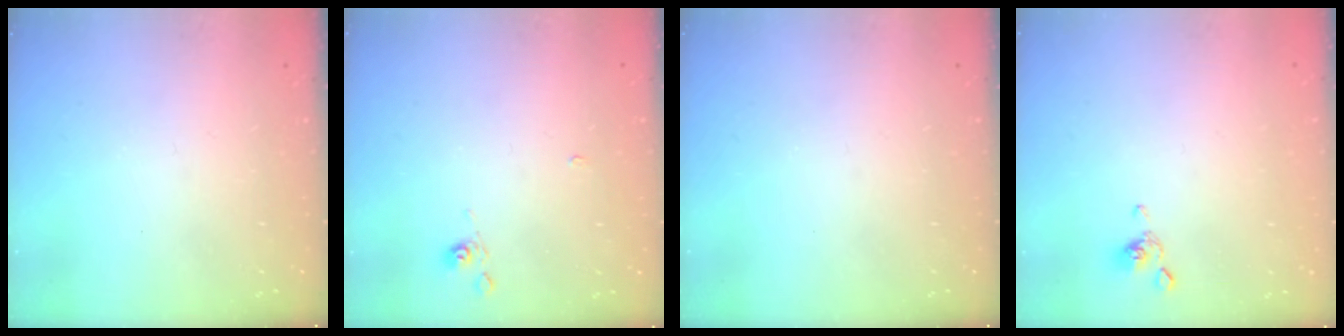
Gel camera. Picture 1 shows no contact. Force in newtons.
{"total": 4.0, "press": 4.0, "slide": 0.4}
{"total": 0.0}
{"total": 2.1, "press": 2.1, "slide": 0.5}